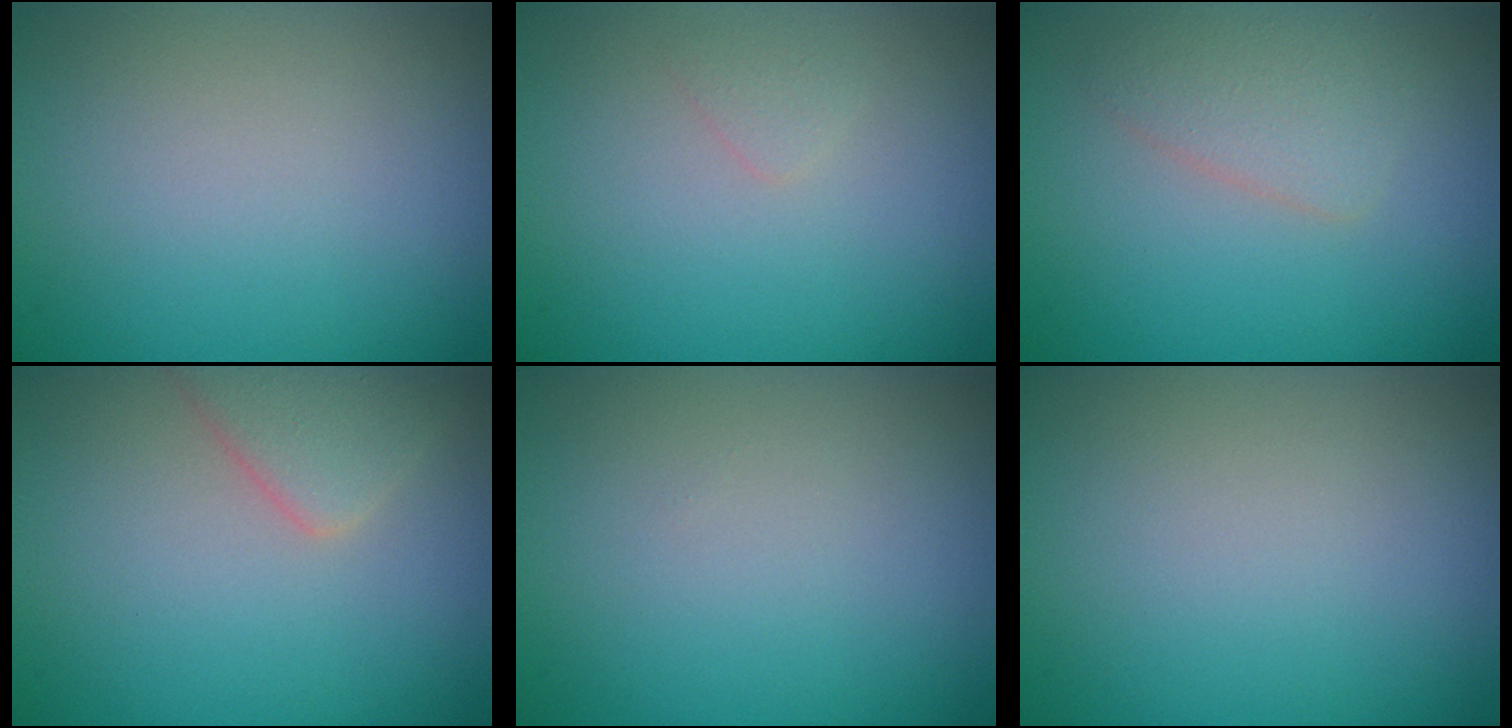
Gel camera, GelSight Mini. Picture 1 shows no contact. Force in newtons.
{"total": 0.7, "press": 0.7, "slide": 0.0}
{"total": 2.3, "press": 2.3, "slide": 0.0}
{"total": 2.6, "press": 2.6, "slide": 0.2}
{"total": 0.0}
{"total": 0.0}